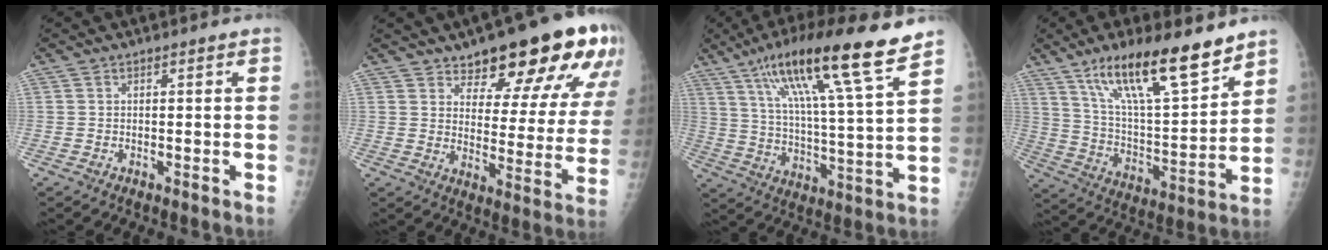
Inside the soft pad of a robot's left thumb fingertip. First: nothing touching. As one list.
[{"total": 20.7, "force": [13.7, 7.5, 13.6], "torque": [-0.130, -0.068, 0.182]}, {"total": 20.4, "force": [13.2, 1.6, 15.5], "torque": [-0.247, -0.043, 0.218]}, {"total": 20.3, "force": [13.8, 5.0, 14.0], "torque": [-0.213, -0.066, 0.245]}]